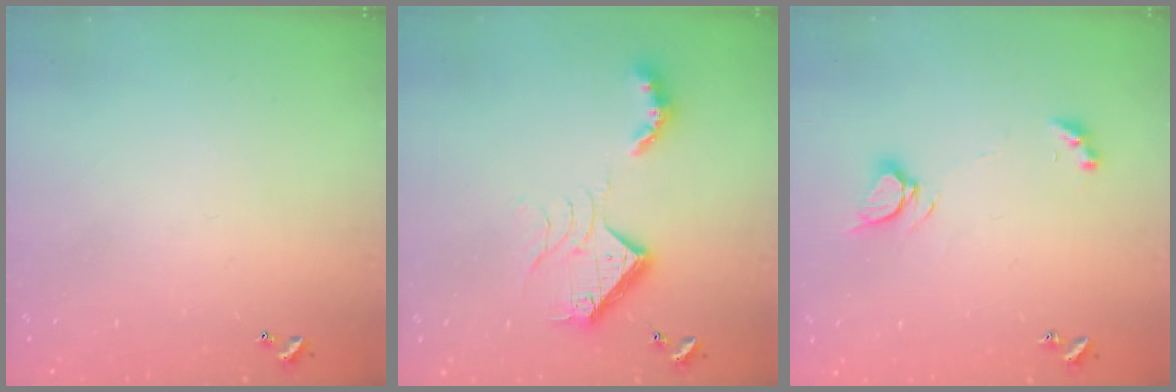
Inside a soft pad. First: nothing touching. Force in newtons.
{"total": 12.0, "press": 12.0, "slide": 0.4}
{"total": 5.5, "press": 5.5, "slide": 0.7}